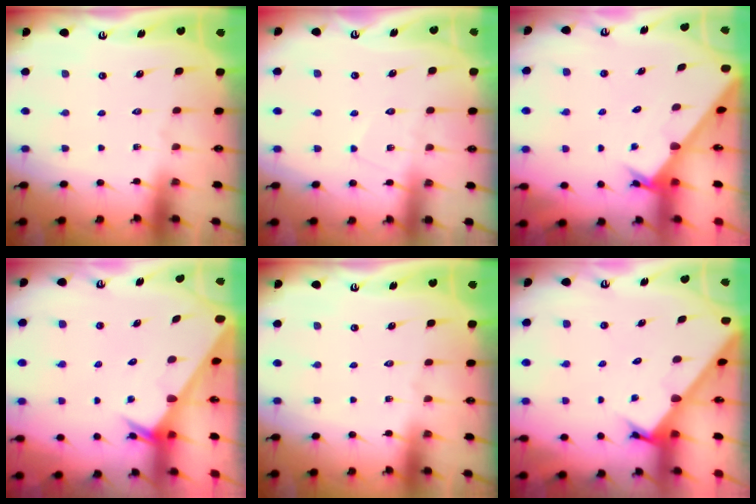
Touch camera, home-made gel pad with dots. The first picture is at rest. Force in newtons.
{"total": 6.2, "press": 6.2, "slide": 0.5}
{"total": 2.5, "press": 2.5, "slide": 0.2}
{"total": 2.3, "press": 2.3, "slide": 0.1}
{"total": 0.0}
{"total": 2.4, "press": 2.4, "slide": 0.2}